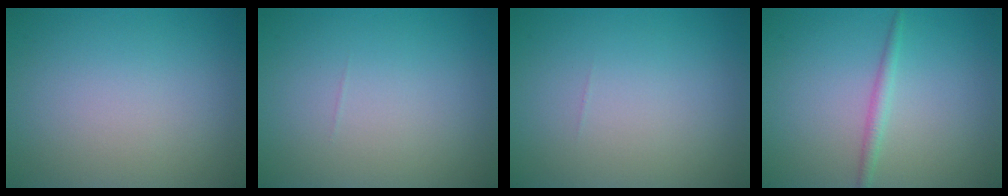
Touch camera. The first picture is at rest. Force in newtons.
{"total": 0.0}
{"total": 0.0}
{"total": 1.4, "press": 1.4, "slide": 0.1}